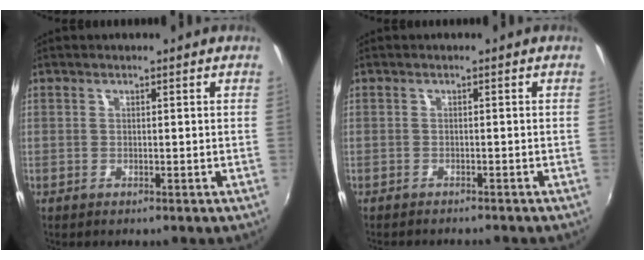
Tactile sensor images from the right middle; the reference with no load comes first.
{"total": 3.5, "force": [-3.3, 0.6, 1.2], "torque": [-0.029, -0.014, -0.050]}